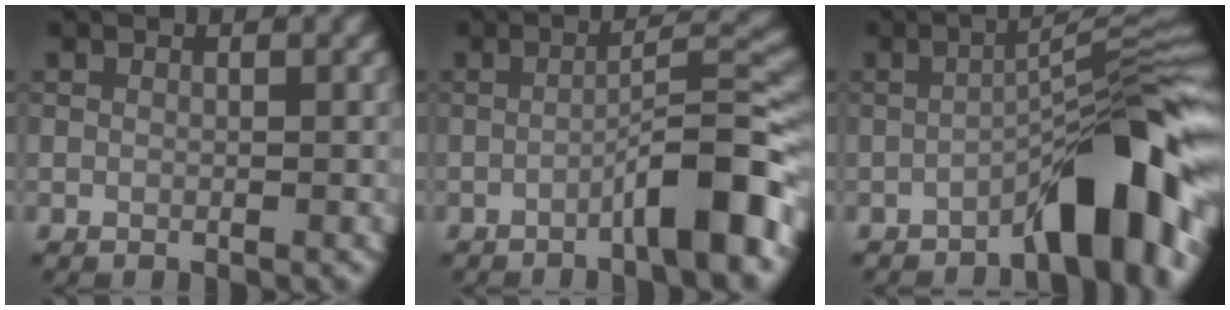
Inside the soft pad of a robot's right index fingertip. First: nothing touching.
{"total": 6.5, "force": [-3.0, 0.9, 5.7], "torque": [-0.080, 0.023, -0.055]}
{"total": 8.7, "force": [-4.6, 1.6, 7.2], "torque": [-0.094, 0.028, -0.078]}